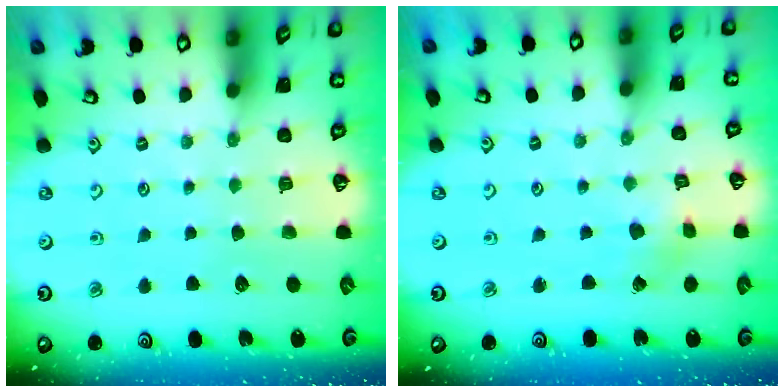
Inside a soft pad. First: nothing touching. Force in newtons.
{"total": 2.3, "press": 2.3, "slide": 0.2}